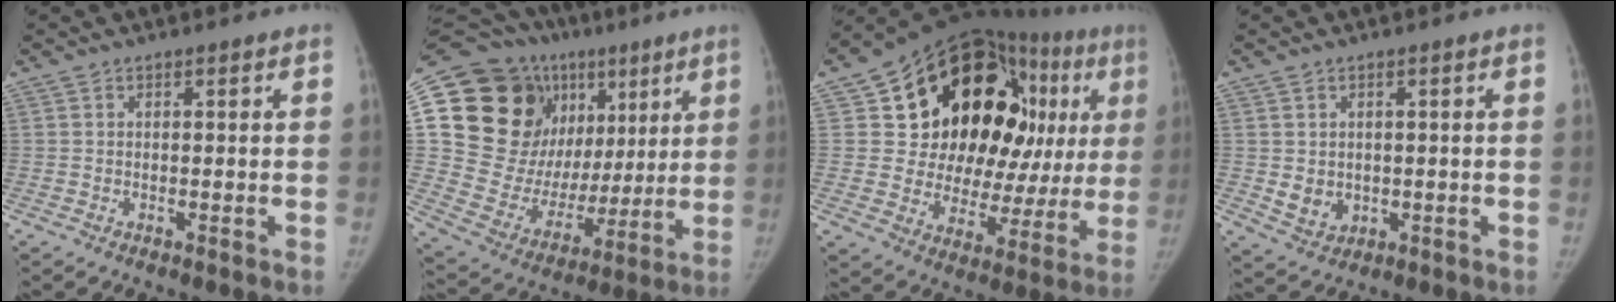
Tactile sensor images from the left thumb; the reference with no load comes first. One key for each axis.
{"total": 28.5, "fx": 10.1, "fy": 20.3, "fz": 17.3, "tx": -0.231, "ty": 0.034, "tz": 0.192}
{"total": 31.5, "fx": 9.4, "fy": 18.2, "fz": 24.0, "tx": -0.293, "ty": 0.030, "tz": 0.155}
{"total": 4.9, "fx": -0.1, "fy": 4.2, "fz": 2.4, "tx": -0.023, "ty": 0.000, "tz": 0.014}